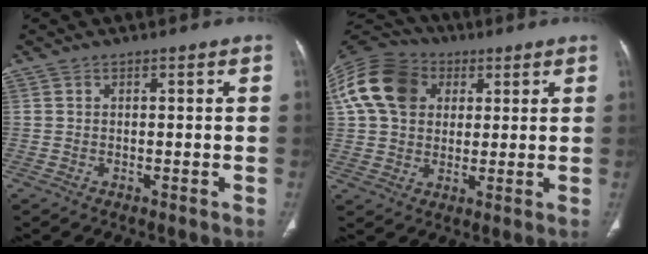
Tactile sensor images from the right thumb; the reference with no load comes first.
{"total": 16.8, "force": [4.7, 13.0, 9.6], "torque": [-0.187, 0.016, 0.076]}